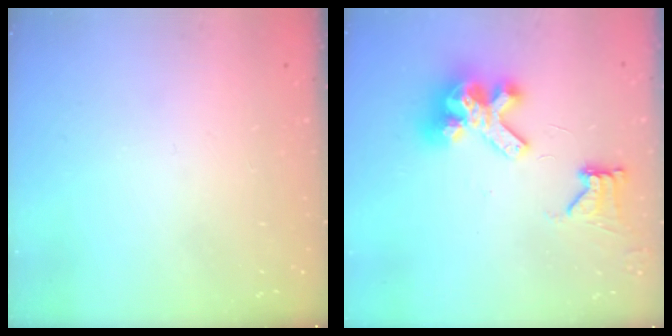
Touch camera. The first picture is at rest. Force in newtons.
{"total": 12.2, "press": 12.1, "slide": 1.5}